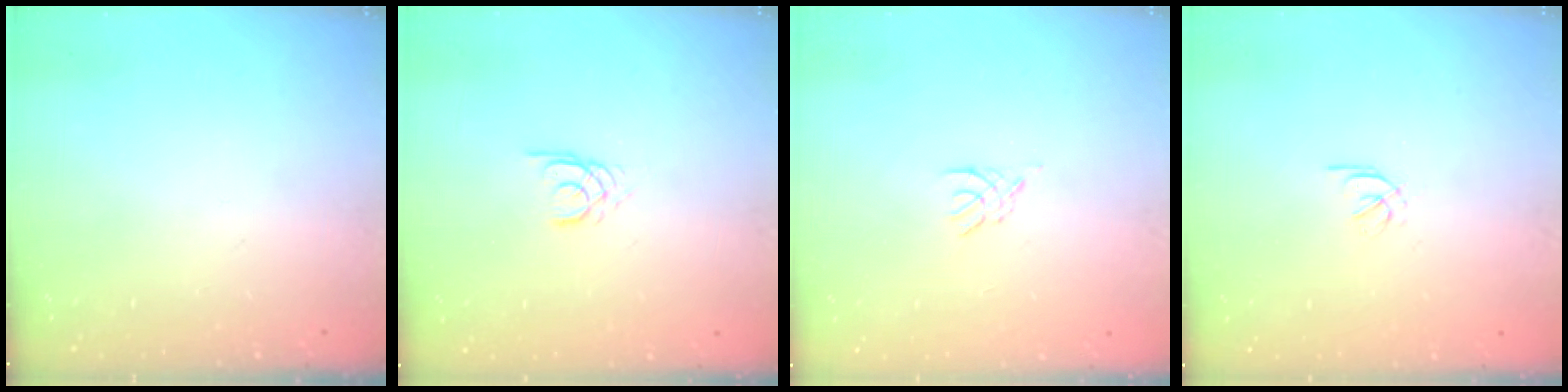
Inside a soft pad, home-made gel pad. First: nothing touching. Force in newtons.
{"total": 2.2, "press": 2.2, "slide": 0.2}
{"total": 2.6, "press": 2.5, "slide": 0.6}
{"total": 1.7, "press": 1.6, "slide": 0.6}